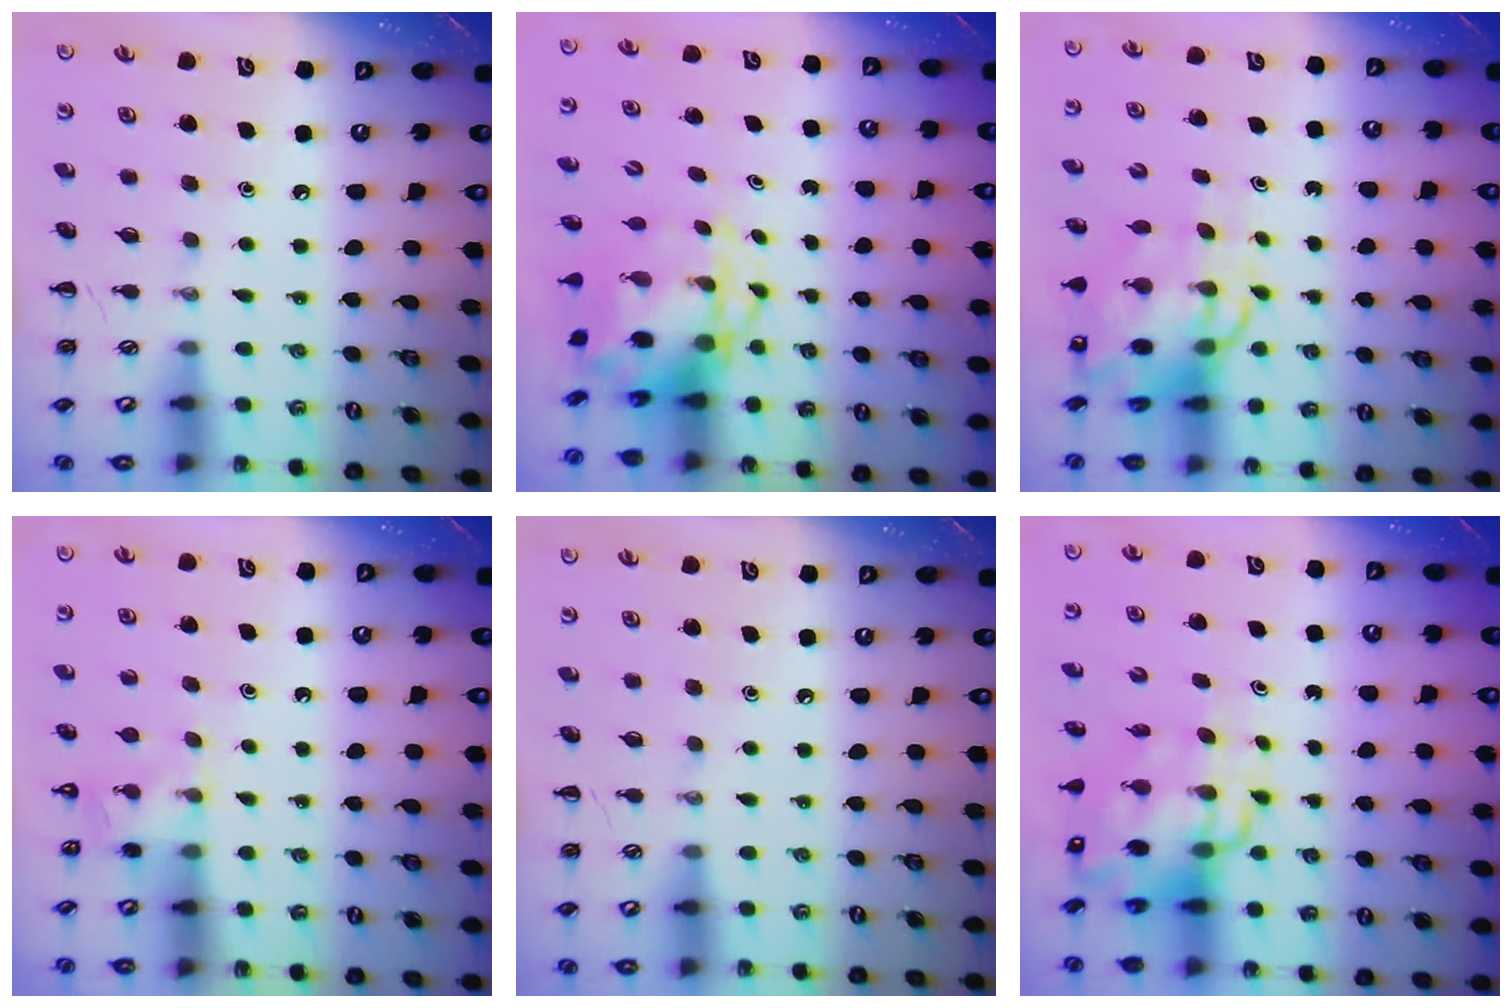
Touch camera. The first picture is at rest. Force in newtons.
{"total": 5.0, "press": 4.9, "slide": 1.1}
{"total": 8.2, "press": 8.0, "slide": 2.1}
{"total": 4.1, "press": 3.9, "slide": 1.3}
{"total": 0.0}
{"total": 11.7, "press": 11.2, "slide": 3.3}